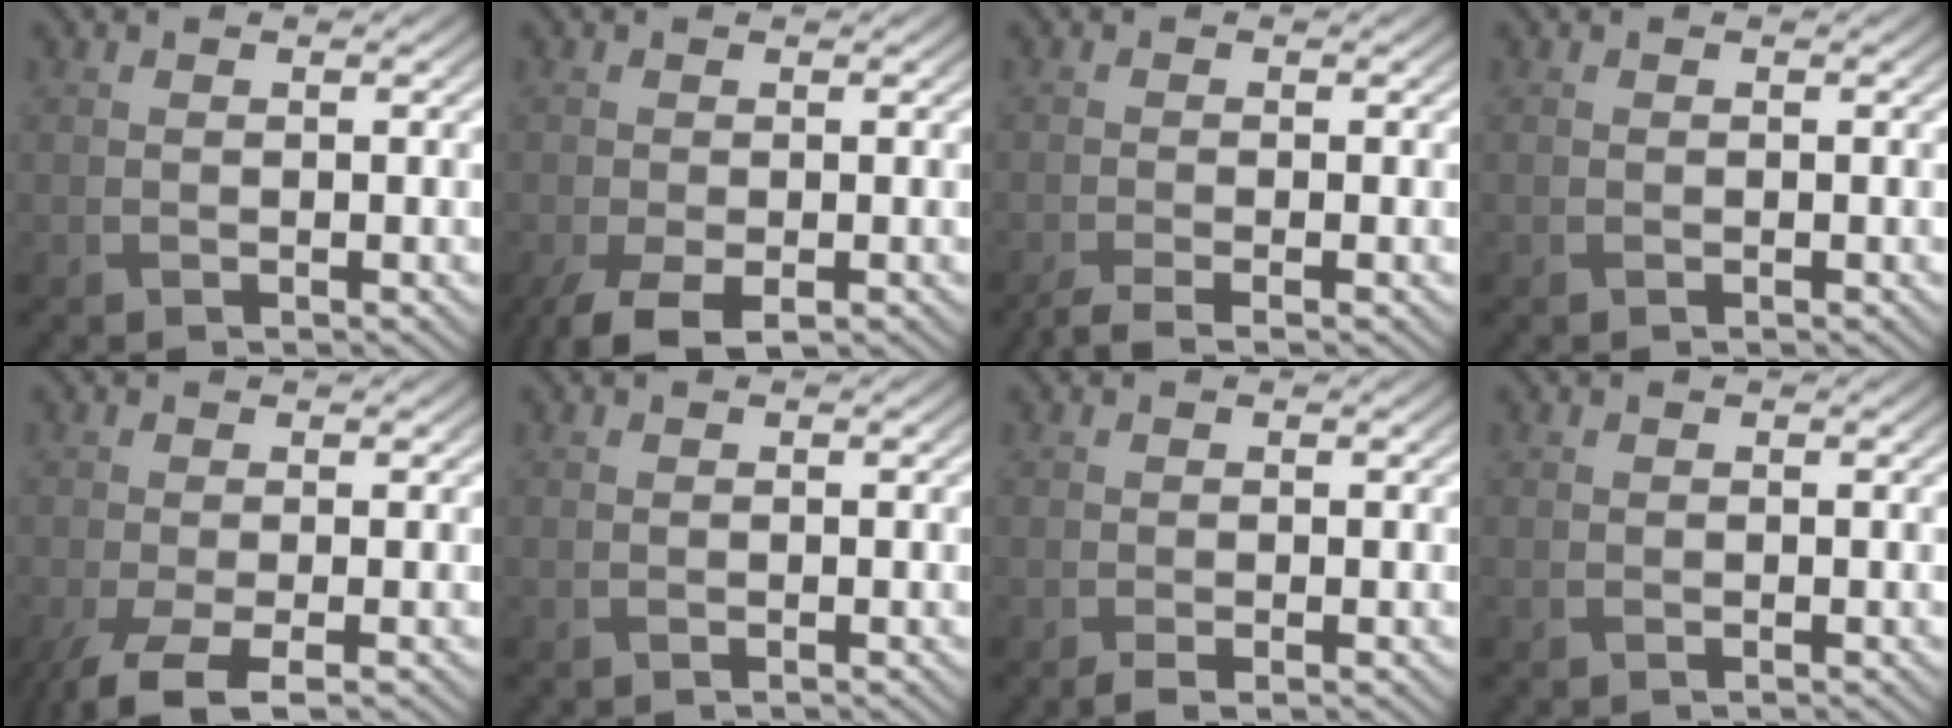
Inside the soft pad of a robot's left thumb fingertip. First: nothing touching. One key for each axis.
{"total": 4.4, "fx": -2.7, "fy": 1.9, "fz": 3.0, "tx": -0.070, "ty": -0.015, "tz": -0.045}
{"total": 2.7, "fx": -1.9, "fy": 0.4, "fz": 1.9, "tx": -0.032, "ty": -0.001, "tz": -0.046}
{"total": 0.0}
{"total": 4.7, "fx": -2.8, "fy": 1.1, "fz": 3.6, "tx": -0.079, "ty": -0.014, "tz": -0.057}
{"total": 0.0}
{"total": 1.0, "fx": -0.6, "fy": 0.2, "fz": 0.8, "tx": -0.018, "ty": -0.003, "tz": -0.009}
{"total": 0.0}